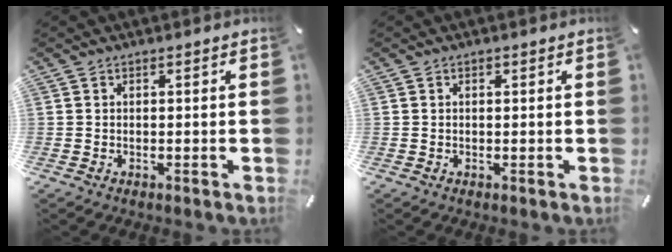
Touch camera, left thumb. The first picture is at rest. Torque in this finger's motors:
{"motor_torque": [0.10, 0.28, 0.00, -0.16, 0.00]}